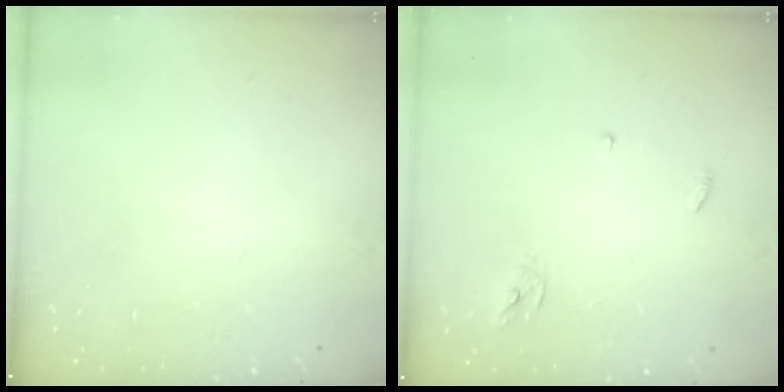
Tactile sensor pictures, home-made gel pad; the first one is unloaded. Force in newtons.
{"total": 3.9, "press": 3.9, "slide": 0.4}